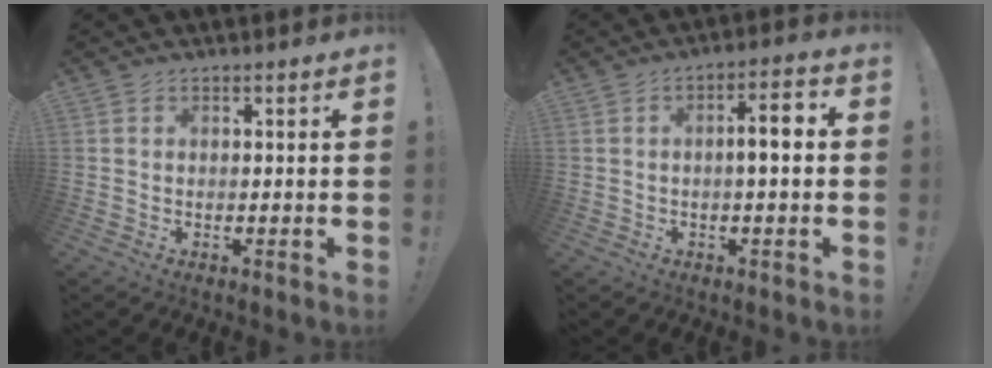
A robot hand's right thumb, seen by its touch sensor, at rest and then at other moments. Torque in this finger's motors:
{"motor_torque": [0.61, 0.81, 0.58, -0.60, 0.02]}